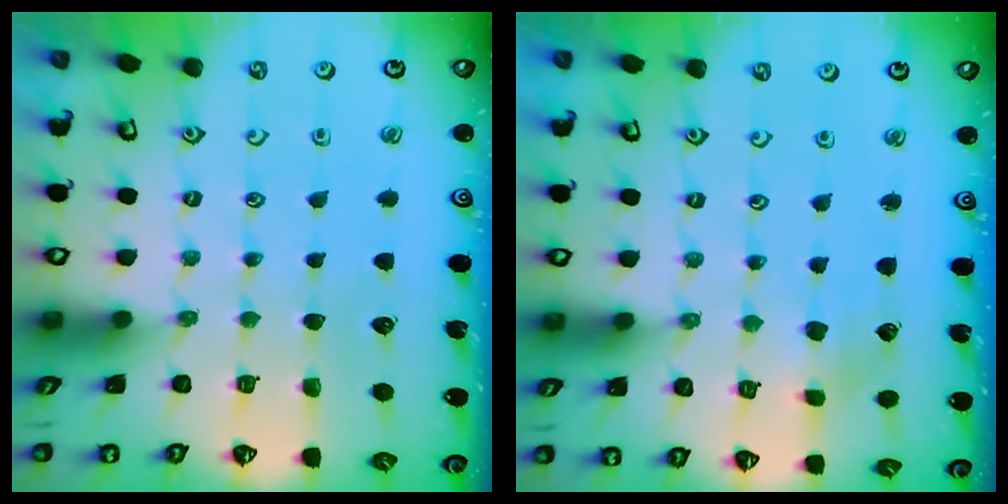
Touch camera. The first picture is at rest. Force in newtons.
{"total": 2.3, "press": 2.3, "slide": 0.3}